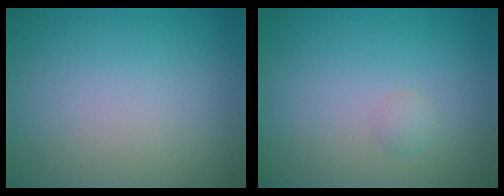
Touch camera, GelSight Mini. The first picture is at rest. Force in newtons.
{"total": 0.7, "press": 0.7, "slide": 0.0}